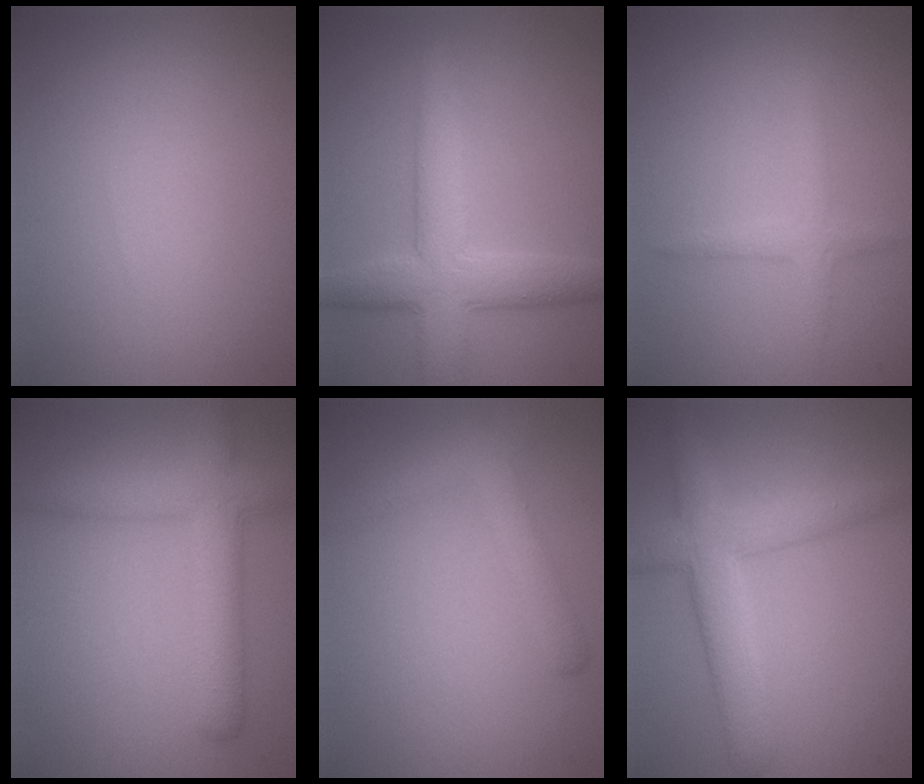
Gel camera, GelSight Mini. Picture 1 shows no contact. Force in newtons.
{"total": 6.0, "press": 6.0, "slide": 0.4}
{"total": 1.7, "press": 1.7, "slide": 0.1}
{"total": 5.0, "press": 5.0, "slide": 0.1}
{"total": 2.7, "press": 2.7, "slide": 0.1}
{"total": 5.0, "press": 5.0, "slide": 0.3}